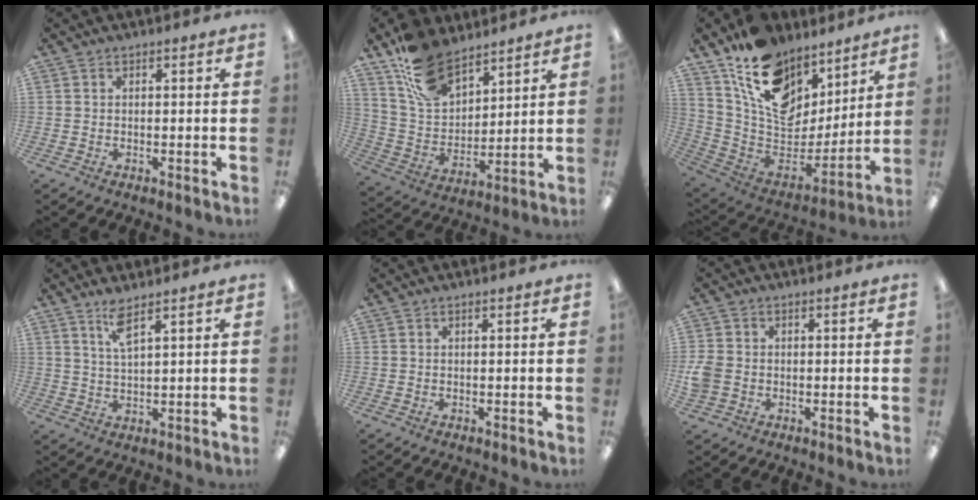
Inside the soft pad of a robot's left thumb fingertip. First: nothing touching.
{"total": 15.6, "force": [11.1, 8.4, 7.0], "torque": [-0.142, -0.049, 0.215]}
{"total": 16.5, "force": [10.7, 10.1, 7.6], "torque": [-0.144, -0.080, 0.198]}
{"total": 5.2, "force": [3.8, 0.7, 3.4], "torque": [-0.077, -0.008, 0.066]}
{"total": 0.0}
{"total": 4.5, "force": [-0.7, 3.8, 2.3], "torque": [-0.052, 0.005, -0.011]}